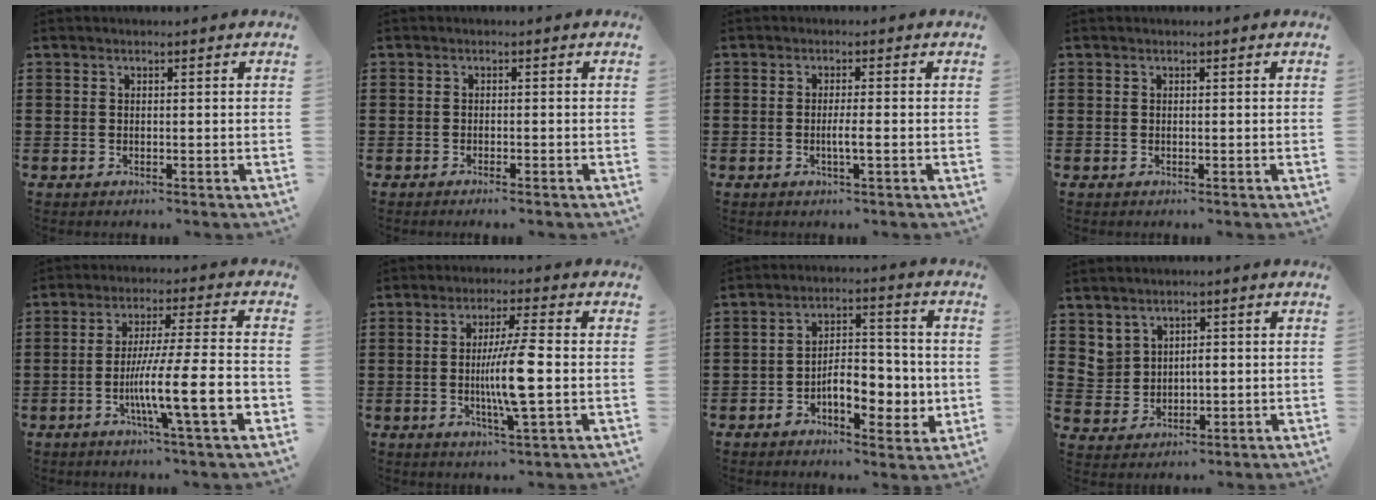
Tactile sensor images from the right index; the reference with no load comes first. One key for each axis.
{"total": 0.8, "fx": -0.7, "fy": -0.2, "fz": 0.3, "tx": -0.008, "ty": -0.004, "tz": -0.012}
{"total": 2.3, "fx": -0.7, "fy": 0.0, "fz": 2.2, "tx": -0.044, "ty": -0.005, "tz": -0.017}
{"total": 0.0}
{"total": 12.9, "fx": -4.0, "fy": 1.3, "fz": 12.1, "tx": -0.212, "ty": -0.013, "tz": -0.075}
{"total": 8.8, "fx": -0.8, "fy": 0.4, "fz": 8.8, "tx": -0.165, "ty": -0.011, "tz": -0.022}
{"total": 7.3, "fx": -2.4, "fy": 4.1, "fz": 5.5, "tx": -0.074, "ty": 0.006, "tz": -0.048}
{"total": 3.2, "fx": 1.6, "fy": 2.6, "fz": 0.9, "tx": -0.033, "ty": 0.007, "tz": 0.031}